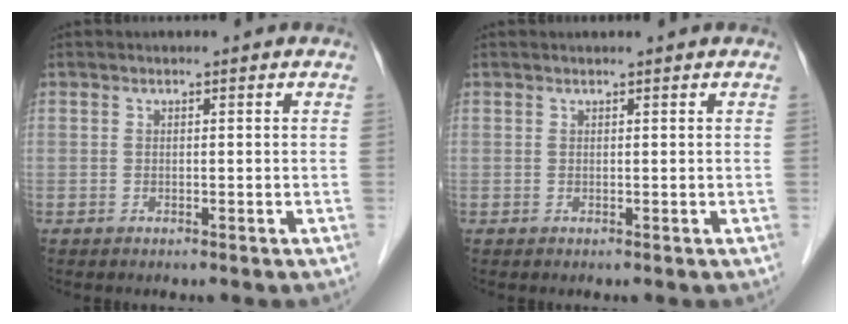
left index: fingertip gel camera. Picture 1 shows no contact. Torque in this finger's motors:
{"motor_torque": [0.21, -0.27, 0.08, 0.01]}